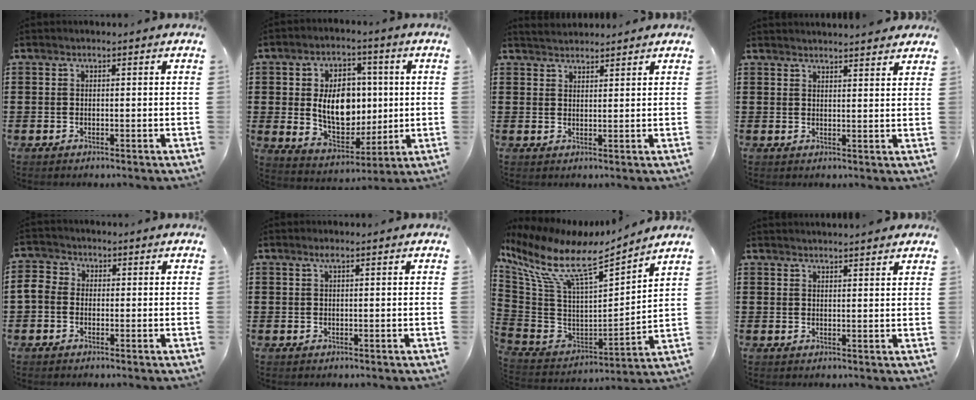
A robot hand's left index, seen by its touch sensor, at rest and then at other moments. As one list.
[{"total": 10.0, "force": [0.8, 7.1, 7.0], "torque": [-0.134, 0.012, 0.012]}, {"total": 2.1, "force": [2.1, 0.1, 0.0], "torque": [-0.006, -0.001, 0.042]}, {"total": 2.4, "force": [2.4, -0.3, 0.2], "torque": [-0.011, -0.008, 0.046]}, {"total": 2.4, "force": [-0.9, 1.9, 1.0], "torque": [-0.038, 0.003, -0.025]}, {"total": 1.1, "force": [0.5, 0.1, 1.0], "torque": [-0.020, 0.002, 0.009]}, {"total": 10.7, "force": [6.8, 2.8, 7.7], "torque": [-0.182, -0.053, 0.110]}, {"total": 2.0, "force": [2.0, -0.3, 0.3], "torque": [-0.011, -0.004, 0.039]}]